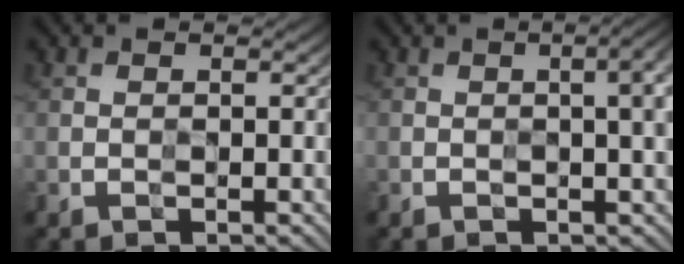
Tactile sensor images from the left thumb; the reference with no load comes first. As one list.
[{"total": 4.7, "force": [0.4, 1.3, 4.5], "torque": [-0.056, 0.006, 0.005]}]